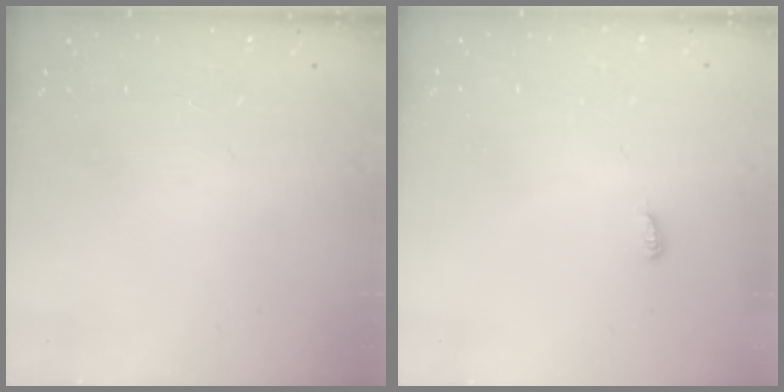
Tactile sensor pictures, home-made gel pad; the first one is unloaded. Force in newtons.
{"total": 2.9, "press": 2.9, "slide": 0.3}